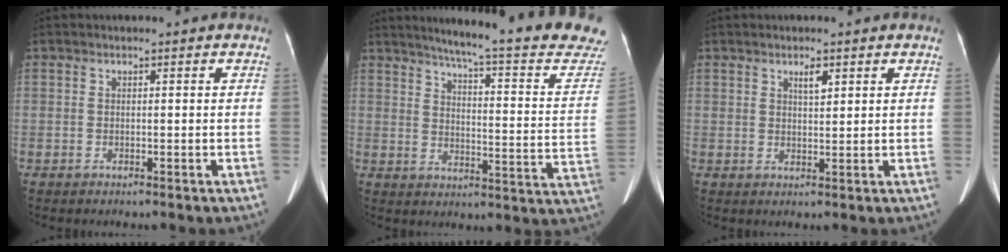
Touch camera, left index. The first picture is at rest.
{"total": 25.7, "force": [23.0, 0.6, 11.3], "torque": [-0.151, -0.100, 0.272]}
{"total": 1.8, "force": [1.0, 0.6, 1.4], "torque": [-0.024, -0.003, 0.019]}